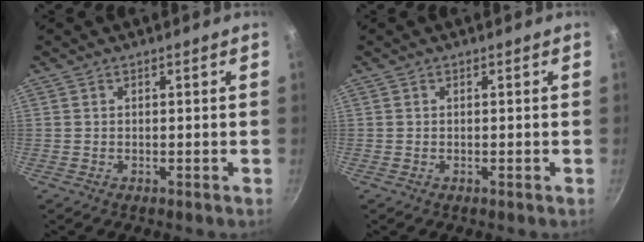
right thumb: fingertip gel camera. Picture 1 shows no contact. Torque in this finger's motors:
{"motor_torque": [0.51, 0.42, 0.00, 0.03, -0.03]}